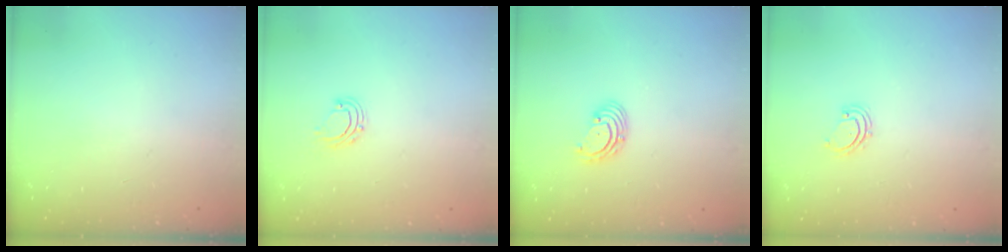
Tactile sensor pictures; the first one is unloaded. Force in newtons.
{"total": 6.2, "press": 6.1, "slide": 0.5}
{"total": 2.7, "press": 2.7, "slide": 0.1}
{"total": 2.6, "press": 2.6, "slide": 0.3}